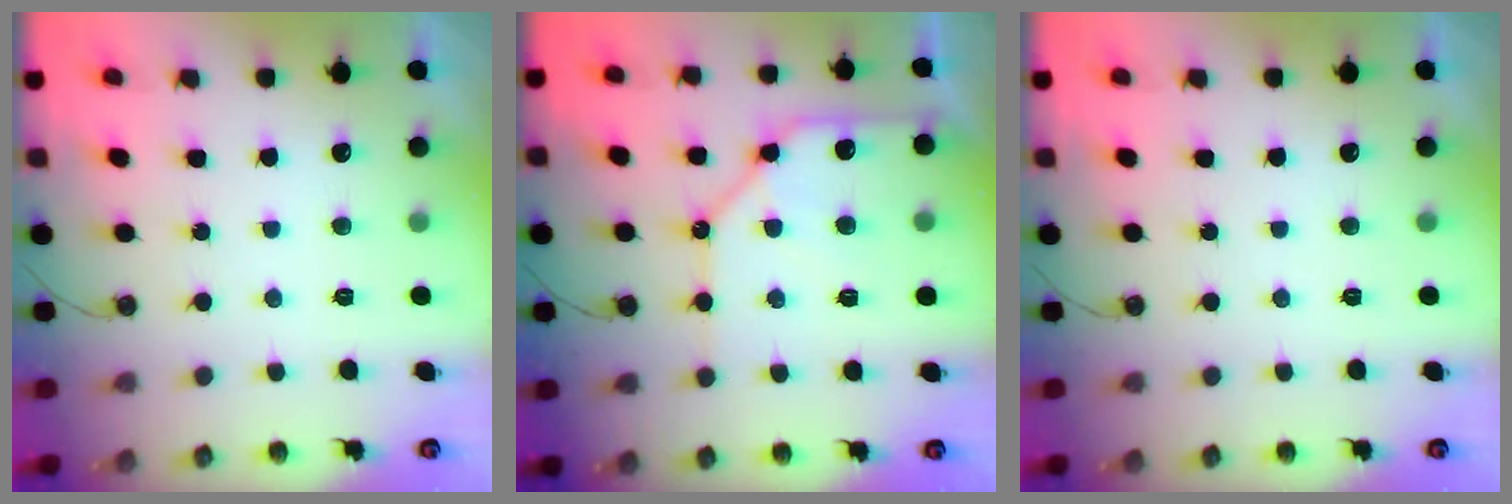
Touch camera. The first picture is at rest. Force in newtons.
{"total": 12.2, "press": 12.1, "slide": 1.7}
{"total": 0.0}